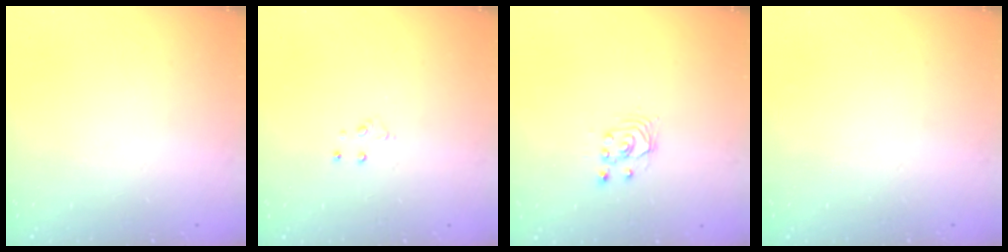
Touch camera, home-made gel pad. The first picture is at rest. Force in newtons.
{"total": 3.1, "press": 3.1, "slide": 0.3}
{"total": 2.7, "press": 2.7, "slide": 0.2}
{"total": 0.0}